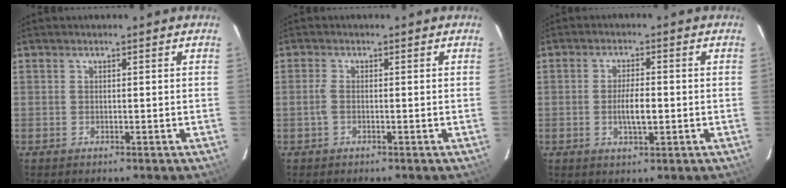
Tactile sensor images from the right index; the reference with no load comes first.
{"total": 1.5, "force": [-0.4, 0.4, 1.4], "torque": [-0.032, 0.001, -0.010]}
{"total": 4.6, "force": [-0.8, 1.4, 4.3], "torque": [-0.079, -0.004, -0.010]}